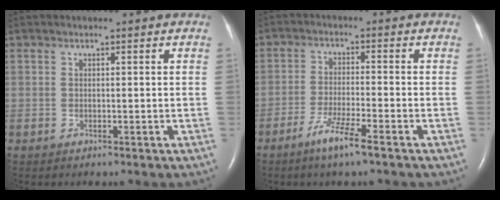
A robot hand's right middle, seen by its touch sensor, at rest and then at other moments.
{"total": 5.7, "force": [-3.8, -0.2, 4.3], "torque": [-0.089, -0.011, -0.073]}